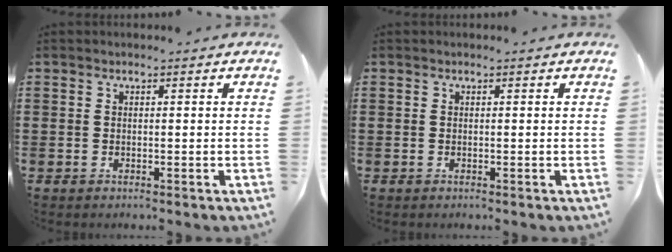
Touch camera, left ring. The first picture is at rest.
{"total": 0.0}